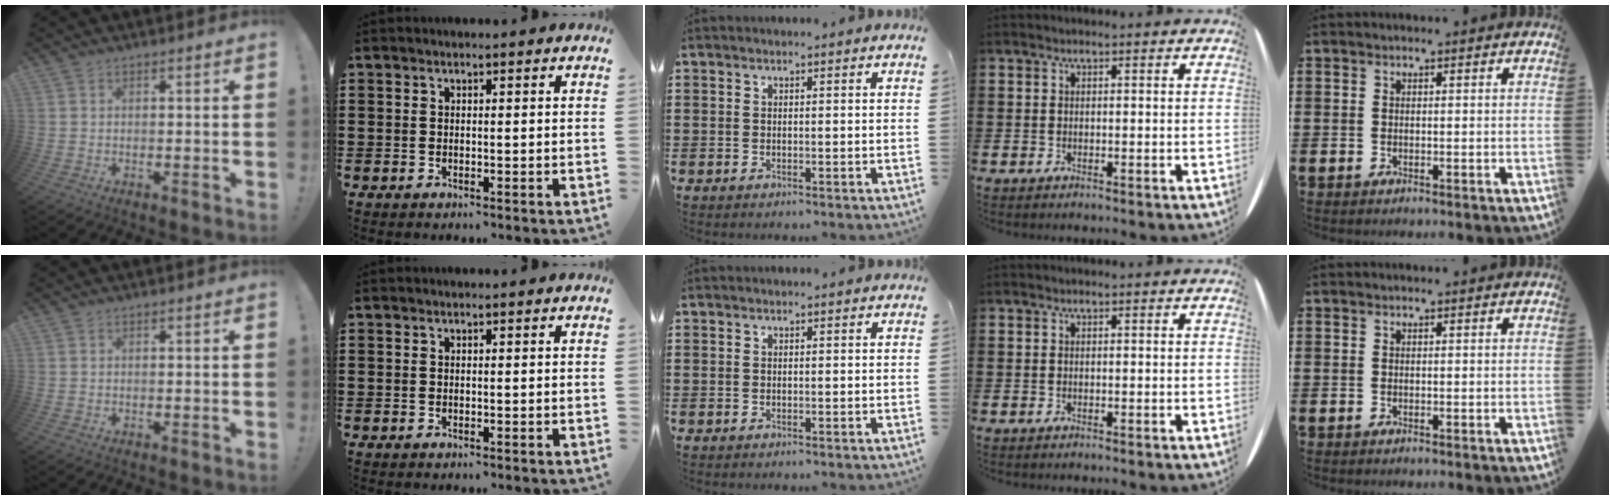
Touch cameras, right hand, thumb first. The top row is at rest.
{}